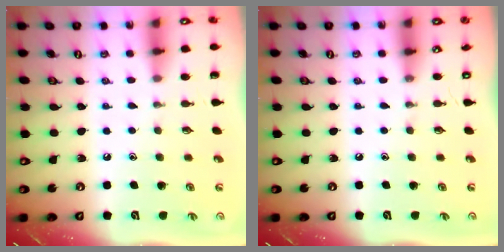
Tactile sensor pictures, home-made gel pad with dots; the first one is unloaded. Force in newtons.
{"total": 0.0}